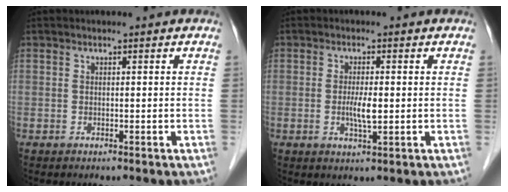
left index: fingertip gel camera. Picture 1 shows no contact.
{"total": 3.1, "force": [-0.3, 0.6, 3.1], "torque": [-0.063, -0.005, -0.004]}